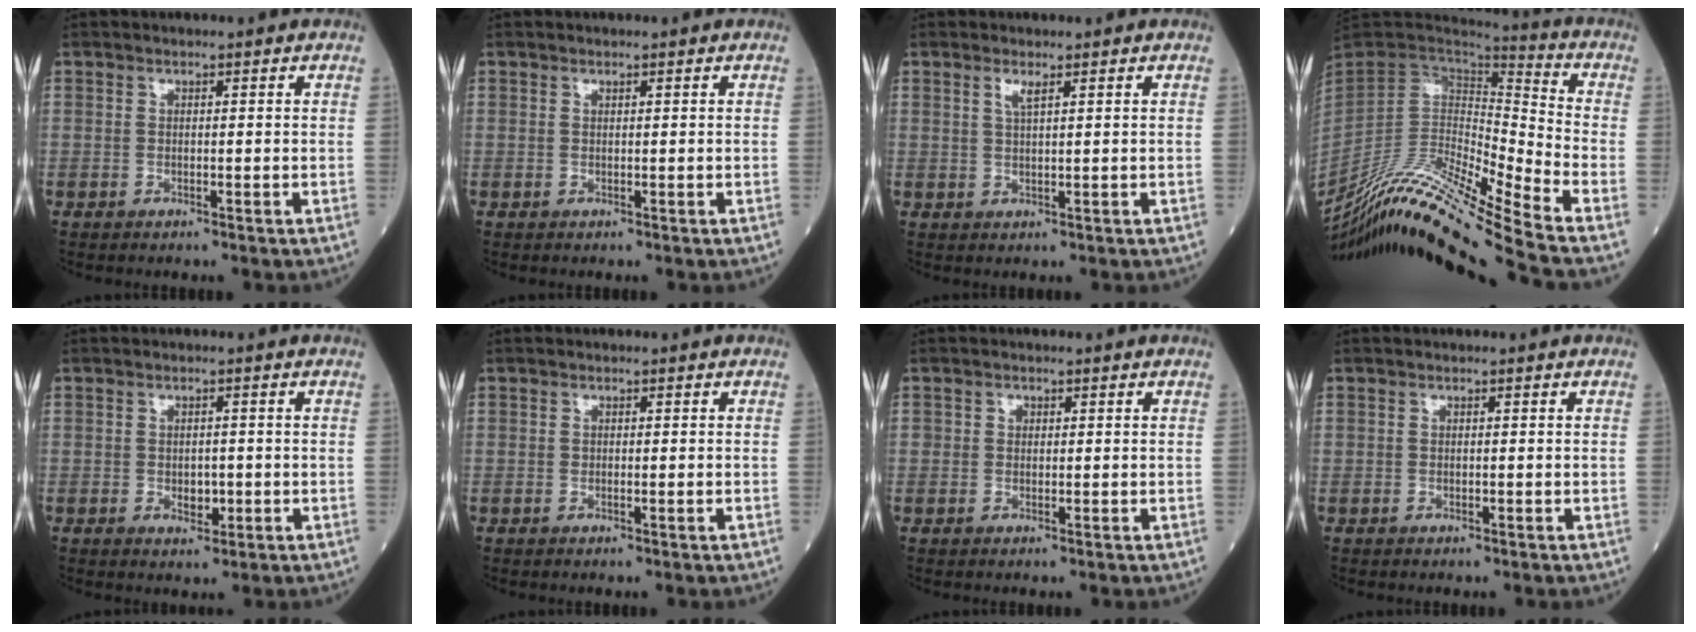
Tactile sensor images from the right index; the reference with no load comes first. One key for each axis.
{"total": 0.0}
{"total": 1.6, "fx": 0.9, "fy": 0.0, "fz": 1.3, "tx": -0.030, "ty": 0.000, "tz": 0.019}
{"total": 24.6, "fx": -21.0, "fy": -2.0, "fz": 12.5, "tx": -0.233, "ty": -0.023, "tz": -0.373}
{"total": 2.3, "fx": -0.5, "fy": 1.5, "fz": 1.7, "tx": -0.023, "ty": 0.002, "tz": -0.002}
{"total": 0.6, "fx": -0.3, "fy": -0.1, "fz": 0.5, "tx": -0.010, "ty": 0.000, "tz": -0.004}
{"total": 1.0, "fx": 0.3, "fy": 0.9, "fz": 0.3, "tx": -0.002, "ty": 0.002, "tz": 0.003}
{"total": 0.0}